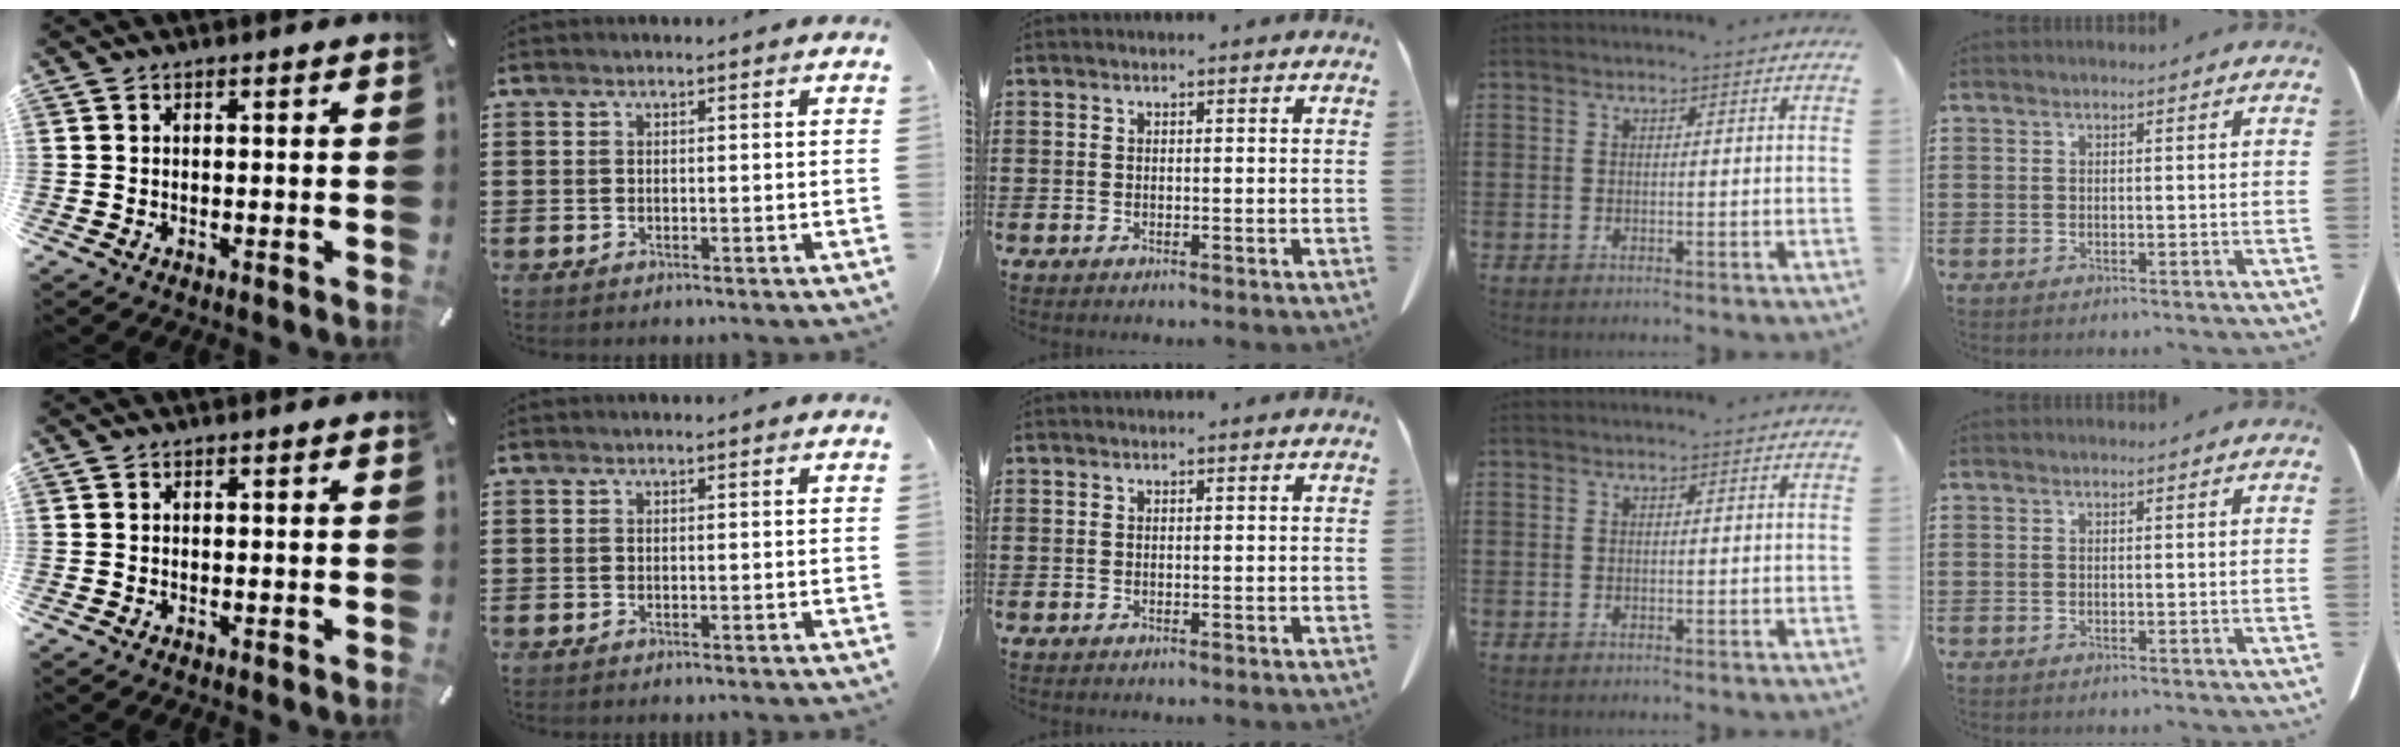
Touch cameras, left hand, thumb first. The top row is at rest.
{}